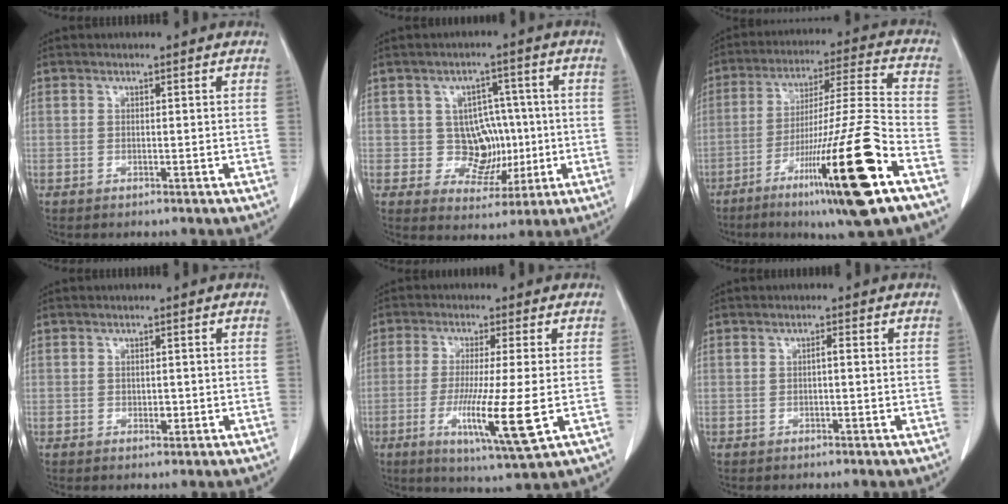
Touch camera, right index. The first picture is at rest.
{"total": 4.9, "force": [-0.1, 4.0, 2.8], "torque": [-0.031, 0.010, 0.008]}
{"total": 20.9, "force": [-10.2, -0.4, 18.3], "torque": [-0.293, -0.032, -0.172]}
{"total": 1.0, "force": [-0.2, 0.8, 0.6], "torque": [-0.009, 0.000, -0.003]}
{"total": 10.8, "force": [-2.7, -0.3, 10.4], "torque": [-0.192, -0.035, -0.049]}
{"total": 0.8, "force": [-0.1, 0.1, 0.8], "torque": [-0.012, 0.002, -0.002]}